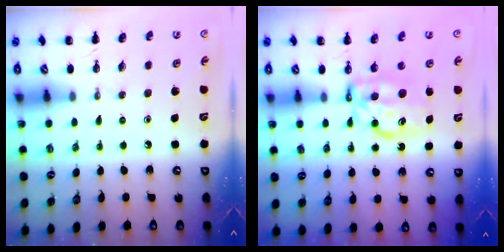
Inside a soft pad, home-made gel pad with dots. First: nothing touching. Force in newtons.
{"total": 7.3, "press": 7.3, "slide": 0.6}